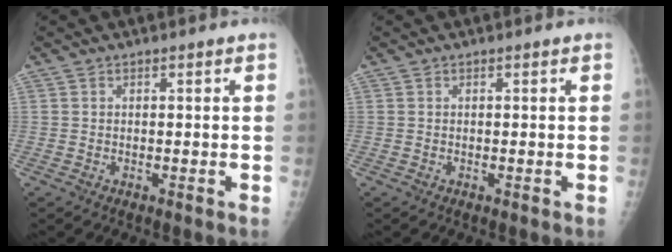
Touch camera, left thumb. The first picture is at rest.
{"total": 0.0}